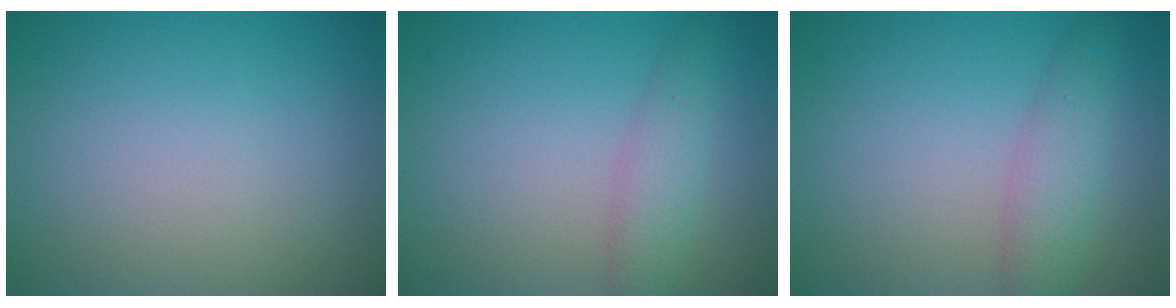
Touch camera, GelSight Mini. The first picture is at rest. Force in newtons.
{"total": 2.5, "press": 2.5, "slide": 0.0}
{"total": 2.9, "press": 2.9, "slide": 0.1}